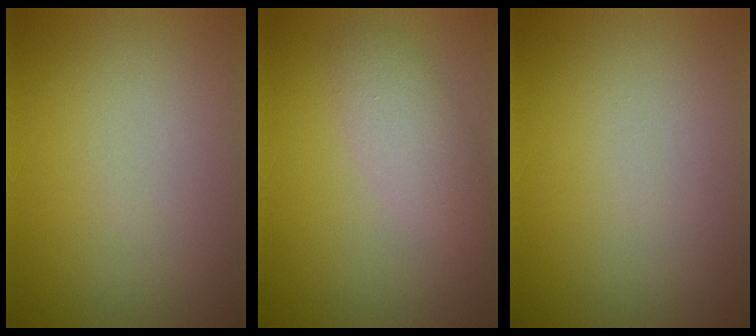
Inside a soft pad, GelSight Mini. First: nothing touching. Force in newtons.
{"total": 2.9, "press": 2.9, "slide": 0.3}
{"total": 0.0}